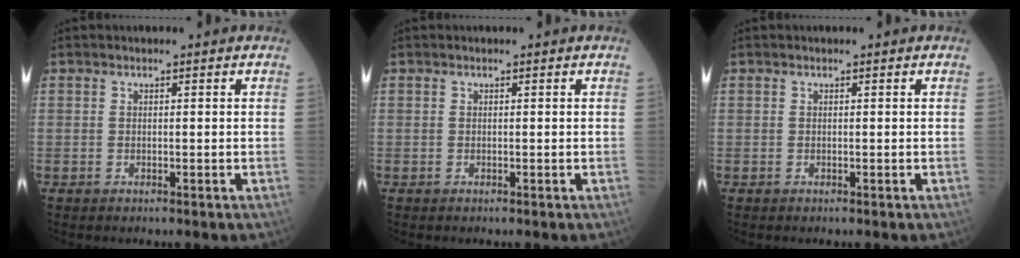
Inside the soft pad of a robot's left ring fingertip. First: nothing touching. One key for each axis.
{"total": 0.0}
{"total": 0.0}